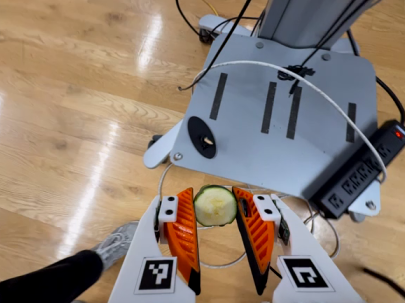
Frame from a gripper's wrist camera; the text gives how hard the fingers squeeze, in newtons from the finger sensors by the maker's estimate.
{"total": 7.4, "left": 7.2, "right": 7.5}